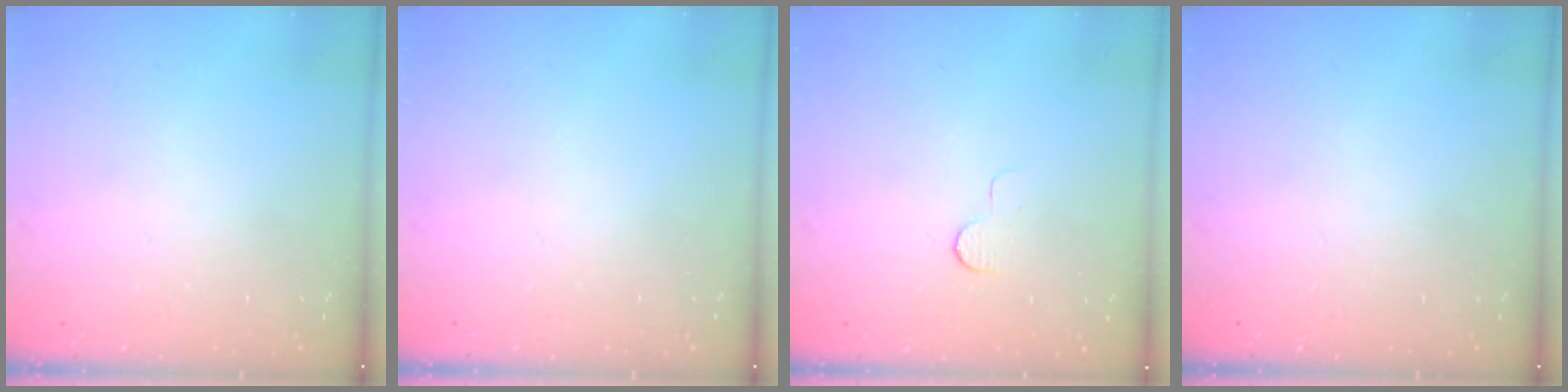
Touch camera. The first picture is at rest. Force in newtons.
{"total": 0.0}
{"total": 3.7, "press": 3.7, "slide": 0.3}
{"total": 0.0}